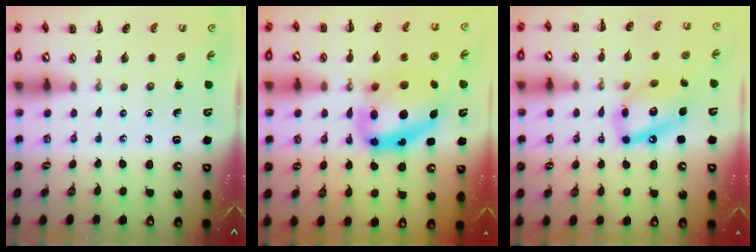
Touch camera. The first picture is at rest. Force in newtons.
{"total": 12.9, "press": 12.6, "slide": 3.0}
{"total": 13.8, "press": 13.6, "slide": 2.4}